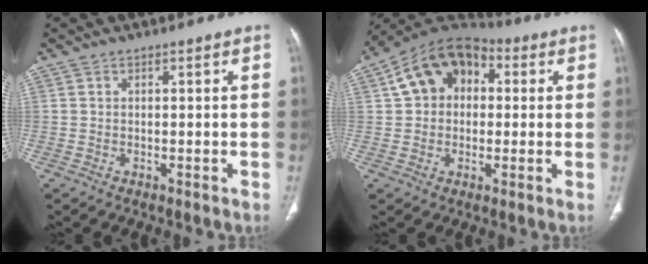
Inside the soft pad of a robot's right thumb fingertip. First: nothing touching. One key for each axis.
{"total": 12.8, "fx": 2.6, "fy": 9.4, "fz": 8.2, "tx": -0.114, "ty": 0.032, "tz": 0.031}